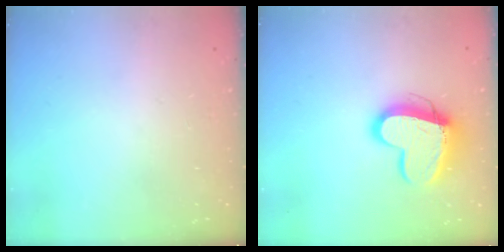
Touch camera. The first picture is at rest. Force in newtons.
{"total": 13.7, "press": 13.6, "slide": 1.3}